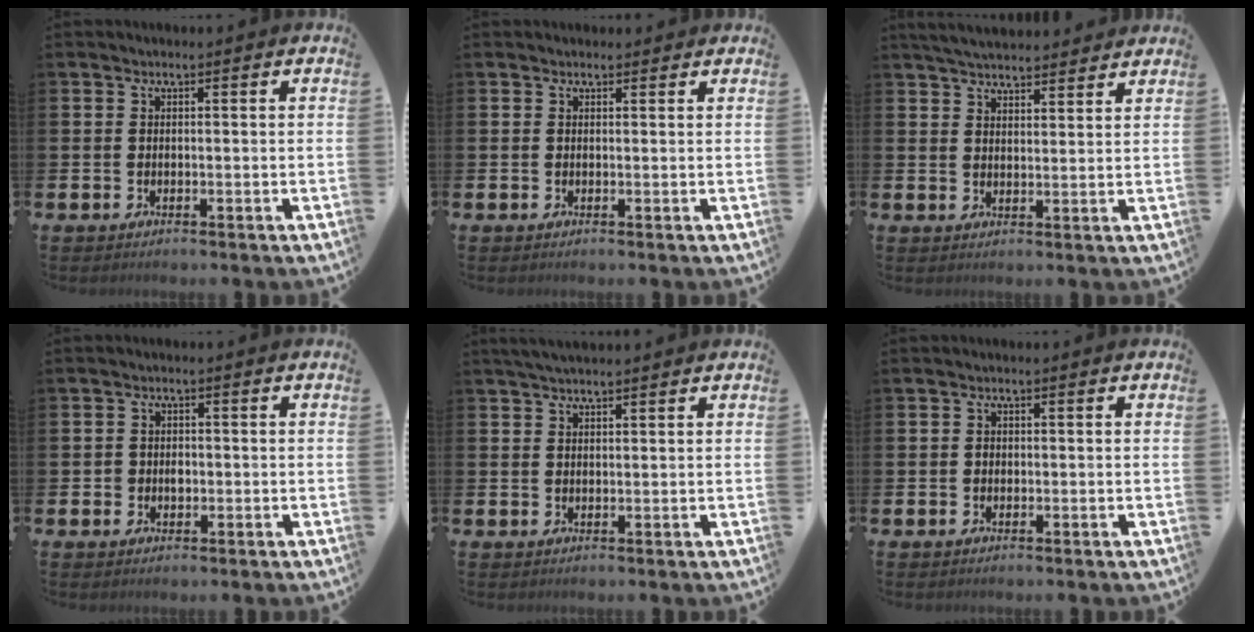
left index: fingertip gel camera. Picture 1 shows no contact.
{"total": 0.7, "force": [0.6, 0.4, 0.1], "torque": [0.011, 0.001, 0.008]}
{"total": 4.5, "force": [4.4, 0.5, 0.5], "torque": [-0.017, -0.021, 0.080]}
{"total": 1.7, "force": [-0.1, 1.6, 0.6], "torque": [-0.001, 0.002, -0.009]}
{"total": 2.4, "force": [2.2, 0.4, 0.9], "torque": [-0.018, -0.002, 0.039]}
{"total": 0.8, "force": [-0.1, 0.7, 0.3], "torque": [0.000, 0.003, -0.005]}